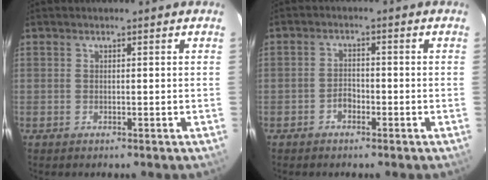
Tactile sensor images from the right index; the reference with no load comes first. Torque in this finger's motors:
{"motor_torque": [0.24, 0.09, 0.09, 0.02]}